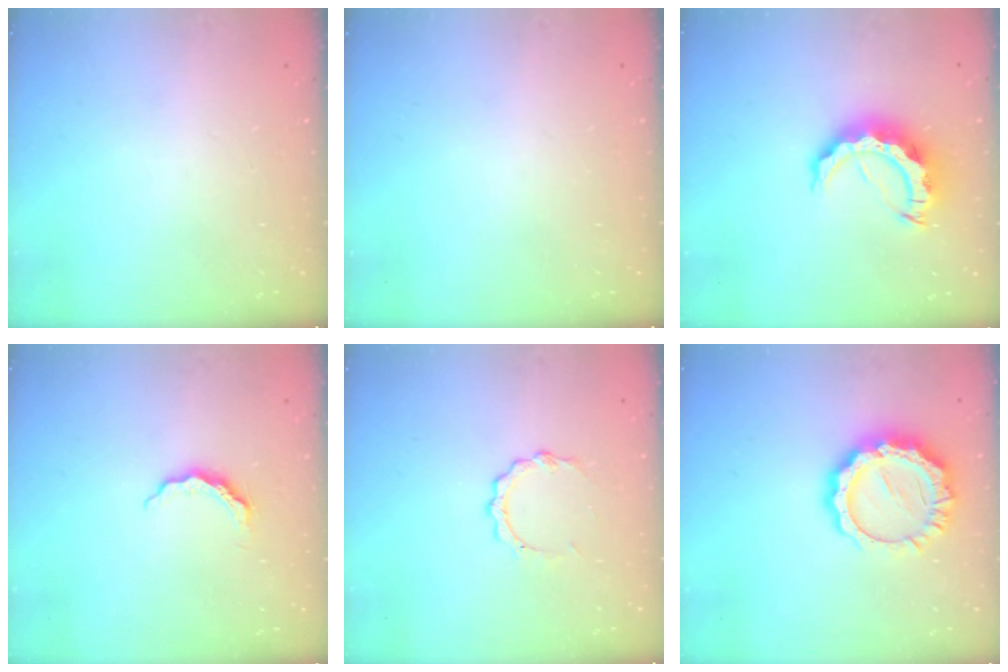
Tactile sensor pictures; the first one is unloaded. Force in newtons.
{"total": 0.0}
{"total": 10.4, "press": 10.4, "slide": 1.2}
{"total": 5.9, "press": 5.9, "slide": 0.6}
{"total": 5.3, "press": 5.3, "slide": 0.5}
{"total": 14.1, "press": 14.0, "slide": 1.2}